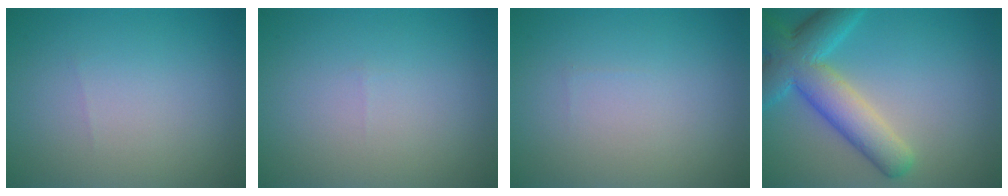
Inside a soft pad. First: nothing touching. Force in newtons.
{"total": 0.0}
{"total": 0.0}
{"total": 7.3, "press": 7.3, "slide": 0.3}